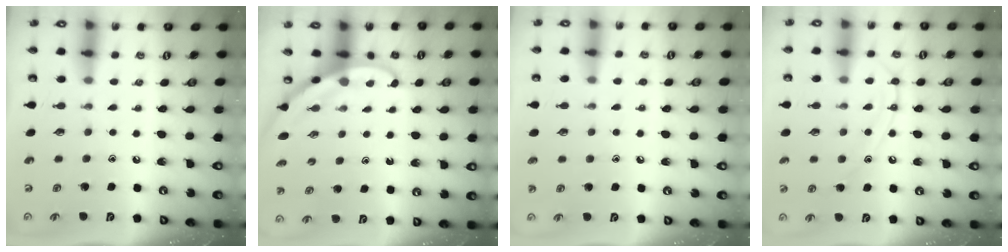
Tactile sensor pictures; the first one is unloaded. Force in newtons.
{"total": 3.3, "press": 3.3, "slide": 0.1}
{"total": 4.8, "press": 4.8, "slide": 0.6}
{"total": 10.5, "press": 10.5, "slide": 0.8}